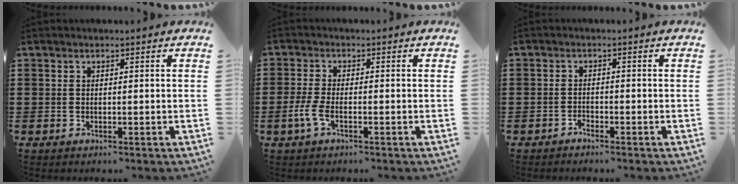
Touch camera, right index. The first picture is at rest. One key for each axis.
{"total": 3.2, "fx": -1.4, "fy": 0.9, "fz": 2.7, "tx": -0.067, "ty": -0.005, "tz": -0.030}
{"total": 1.1, "fx": -1.1, "fy": 0.0, "fz": 0.1, "tx": -0.007, "ty": 0.001, "tz": -0.022}